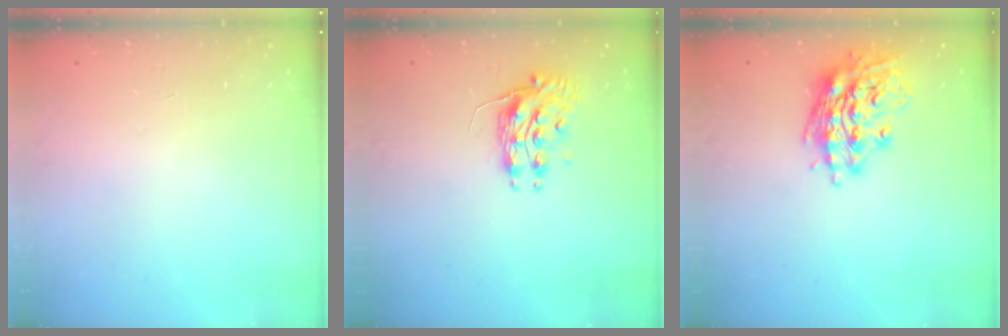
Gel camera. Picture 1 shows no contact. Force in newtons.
{"total": 8.5, "press": 8.5, "slide": 0.3}
{"total": 16.1, "press": 15.9, "slide": 2.1}